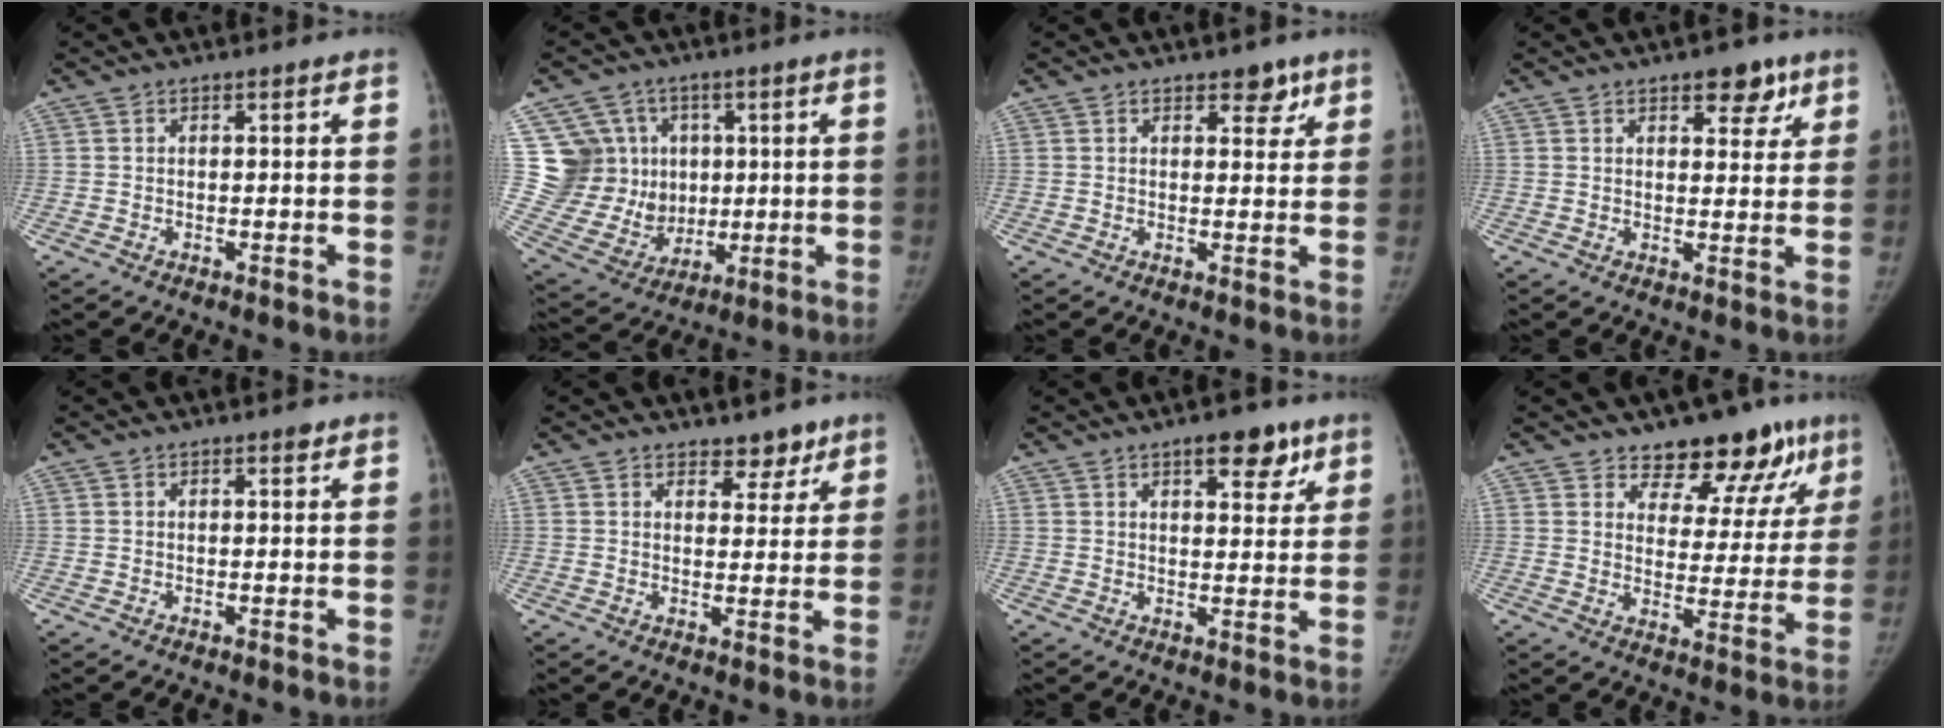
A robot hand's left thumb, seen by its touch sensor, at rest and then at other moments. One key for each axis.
{"total": 15.0, "fx": 3.5, "fy": 13.6, "fz": 5.1, "tx": -0.049, "ty": 0.010, "tz": 0.090}
{"total": 3.4, "fx": 2.2, "fy": 1.9, "fz": 1.7, "tx": 0.005, "ty": -0.011, "tz": 0.027}
{"total": 5.7, "fx": 3.5, "fy": 3.0, "fz": 3.3, "tx": -0.008, "ty": -0.016, "tz": 0.043}
{"total": 0.7, "fx": 0.4, "fy": 0.3, "fz": 0.4, "tx": -0.005, "ty": -0.002, "tz": 0.005}
{"total": 4.2, "fx": 3.3, "fy": 2.3, "fz": 1.3, "tx": 0.013, "ty": -0.022, "tz": 0.047}
{"total": 7.3, "fx": 4.4, "fy": 3.2, "fz": 4.9, "tx": -0.035, "ty": -0.019, "tz": 0.056}
{"total": 13.8, "fx": 10.1, "fy": 7.2, "fz": 6.0, "tx": -0.012, "ty": -0.062, "tz": 0.127}